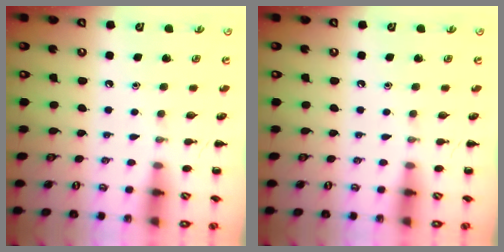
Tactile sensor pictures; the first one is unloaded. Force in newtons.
{"total": 0.0}